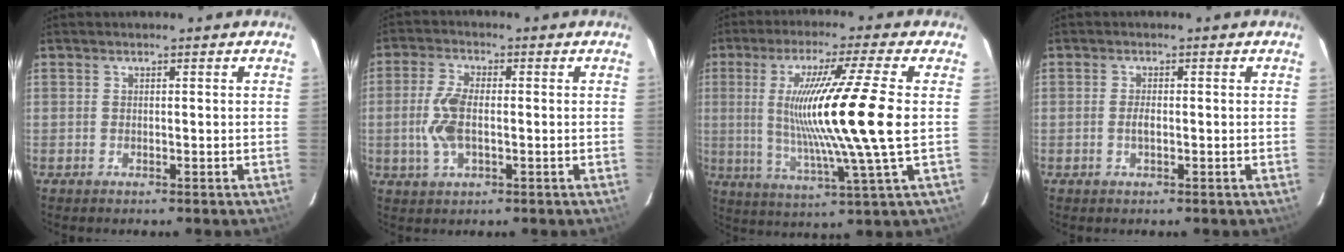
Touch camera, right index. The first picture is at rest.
{"total": 7.3, "force": [-0.8, 3.4, 6.4], "torque": [-0.139, 0.002, -0.016]}
{"total": 17.3, "force": [1.2, -1.6, 17.2], "torque": [-0.296, -0.020, 0.028]}
{"total": 1.5, "force": [-0.3, 0.5, 1.4], "torque": [-0.028, 0.001, -0.007]}